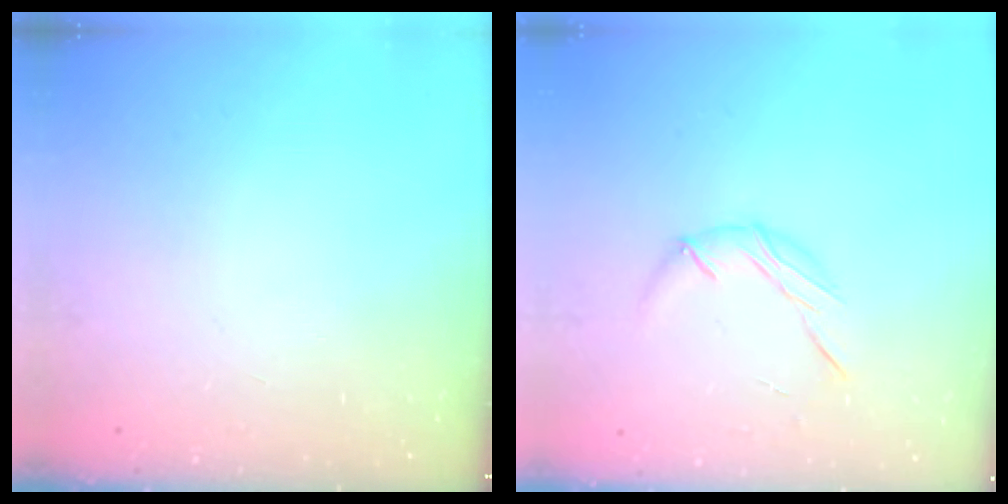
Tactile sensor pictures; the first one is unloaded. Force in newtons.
{"total": 7.4, "press": 7.3, "slide": 0.5}